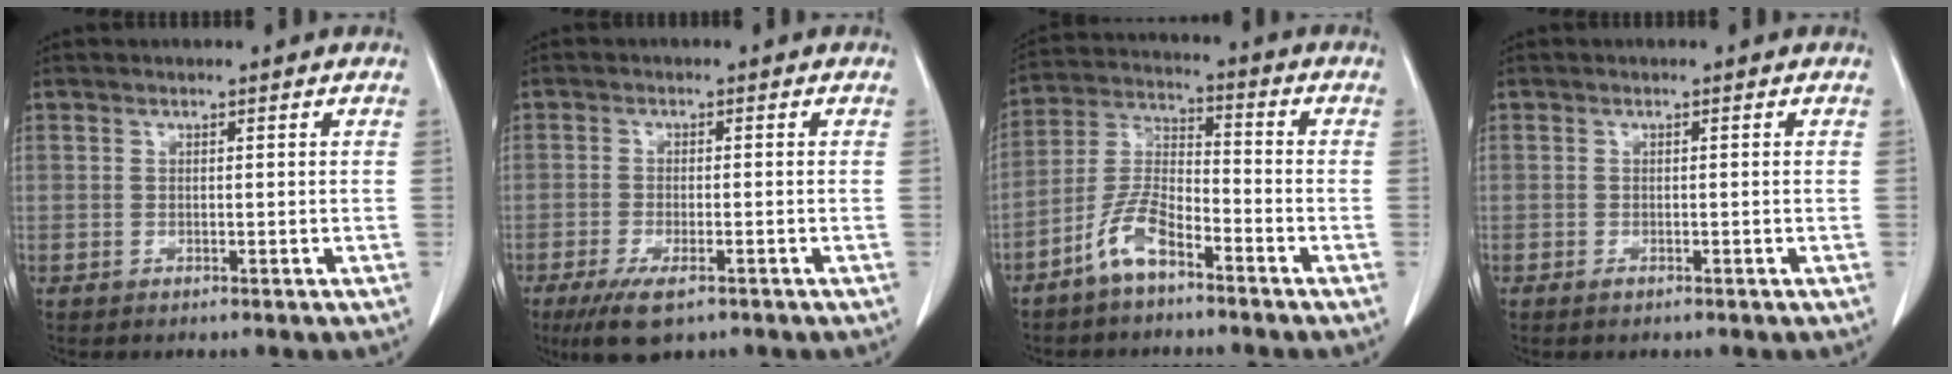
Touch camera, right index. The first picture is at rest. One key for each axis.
{"total": 6.4, "fx": -4.1, "fy": 1.7, "fz": 4.6, "tx": -0.083, "ty": -0.016, "tz": -0.066}
{"total": 8.0, "fx": -5.2, "fy": 2.4, "fz": 5.5, "tx": -0.127, "ty": 0.006, "tz": -0.108}
{"total": 0.8, "fx": -0.5, "fy": 0.1, "fz": 0.6, "tx": -0.010, "ty": -0.001, "tz": -0.008}